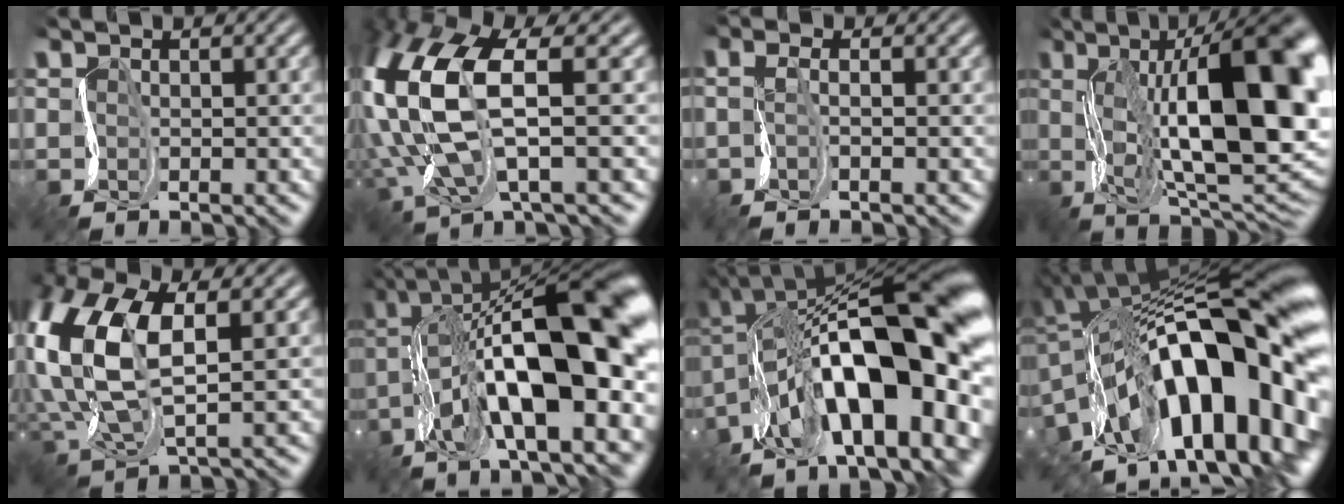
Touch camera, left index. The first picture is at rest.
{"total": 12.6, "force": [1.1, 5.6, 11.3], "torque": [-0.279, -0.005, 0.028]}
{"total": 2.1, "force": [-0.3, 0.5, 2.0], "torque": [-0.033, -0.004, -0.012]}
{"total": 19.6, "force": [1.9, 8.4, 17.6], "torque": [-0.235, 0.011, 0.033]}
{"total": 11.0, "force": [1.6, 5.8, 9.1], "torque": [-0.235, 0.002, 0.034]}
{"total": 18.6, "force": [-2.0, 7.1, 17.1], "torque": [-0.263, 0.026, -0.041]}
{"total": 18.9, "force": [-4.2, 7.6, 16.8], "torque": [-0.235, 0.028, -0.078]}
{"total": 20.1, "force": [-3.2, 9.2, 17.6], "torque": [-0.253, 0.010, -0.065]}